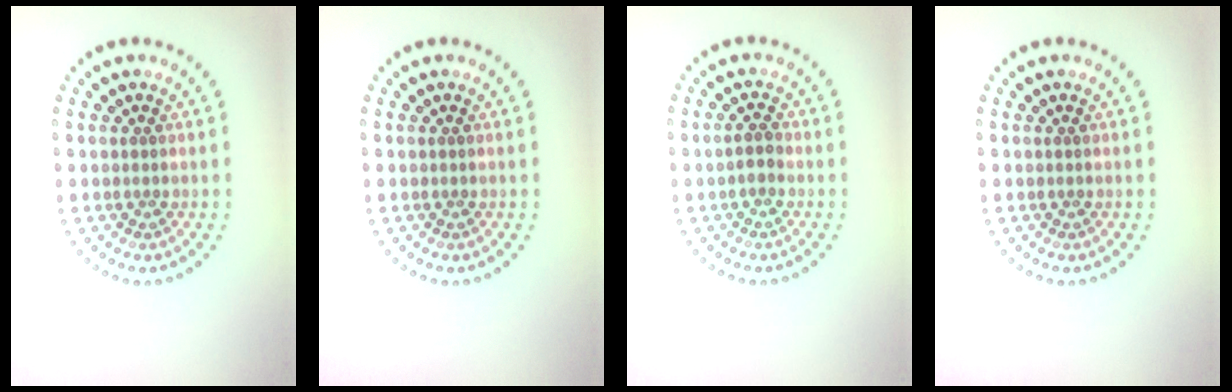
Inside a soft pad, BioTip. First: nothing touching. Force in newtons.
{"total": 0.0}
{"total": 1.0, "press": 0.9, "slide": 0.2}
{"total": 0.0}